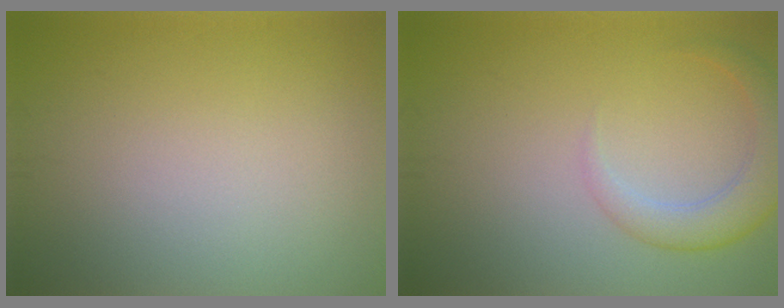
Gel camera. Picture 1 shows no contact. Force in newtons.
{"total": 3.5, "press": 3.5, "slide": 0.3}